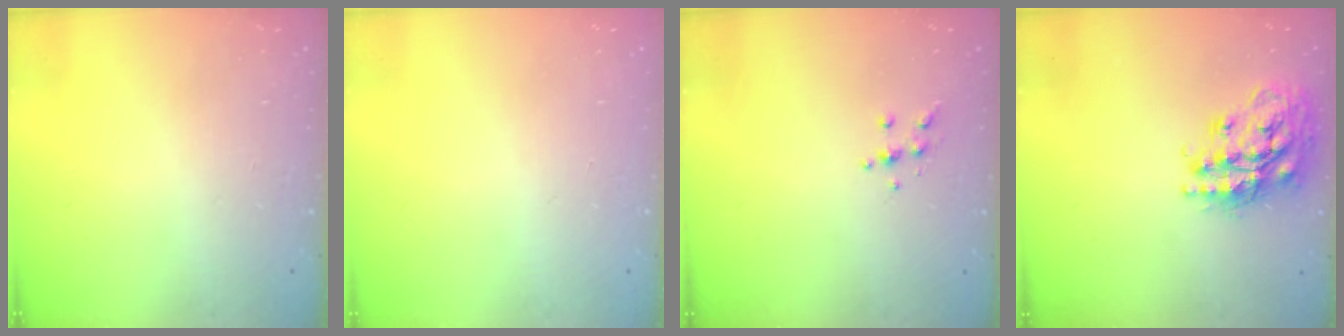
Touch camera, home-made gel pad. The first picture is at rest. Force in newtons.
{"total": 0.0}
{"total": 4.3, "press": 4.2, "slide": 1.1}
{"total": 19.3, "press": 19.3, "slide": 1.4}